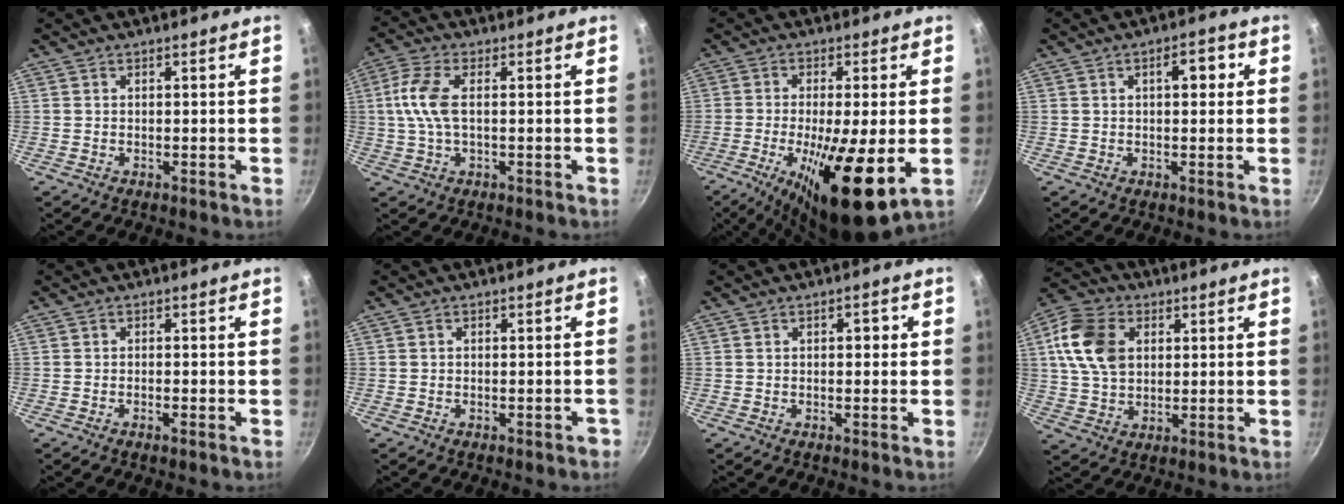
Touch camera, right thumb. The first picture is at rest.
{"total": 7.6, "force": [0.6, 3.4, 6.8], "torque": [-0.156, 0.013, 0.006]}
{"total": 16.5, "force": [-4.0, 4.0, 15.4], "torque": [-0.261, -0.013, -0.061]}
{"total": 4.5, "force": [1.1, 2.3, 3.7], "torque": [-0.035, 0.009, 0.012]}
{"total": 0.8, "force": [-0.6, 0.0, 0.6], "torque": [-0.020, 0.004, -0.013]}
{"total": 1.1, "force": [-0.8, 0.6, 0.4], "torque": [0.004, 0.015, -0.002]}
{"total": 2.0, "force": [0.3, 1.2, 1.6], "torque": [-0.014, 0.006, 0.002]}
{"total": 12.9, "force": [3.1, 9.2, 8.6], "torque": [-0.145, 0.001, 0.050]}